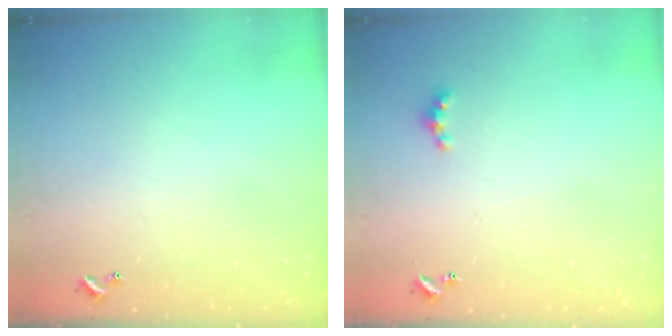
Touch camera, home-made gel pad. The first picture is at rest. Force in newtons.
{"total": 4.1, "press": 4.1, "slide": 0.4}